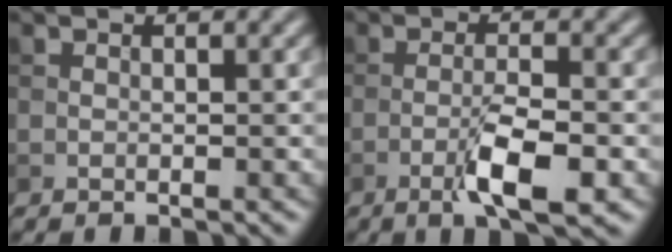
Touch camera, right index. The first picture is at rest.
{"total": 4.9, "force": [-2.2, 1.0, 4.3], "torque": [-0.076, 0.000, -0.039]}